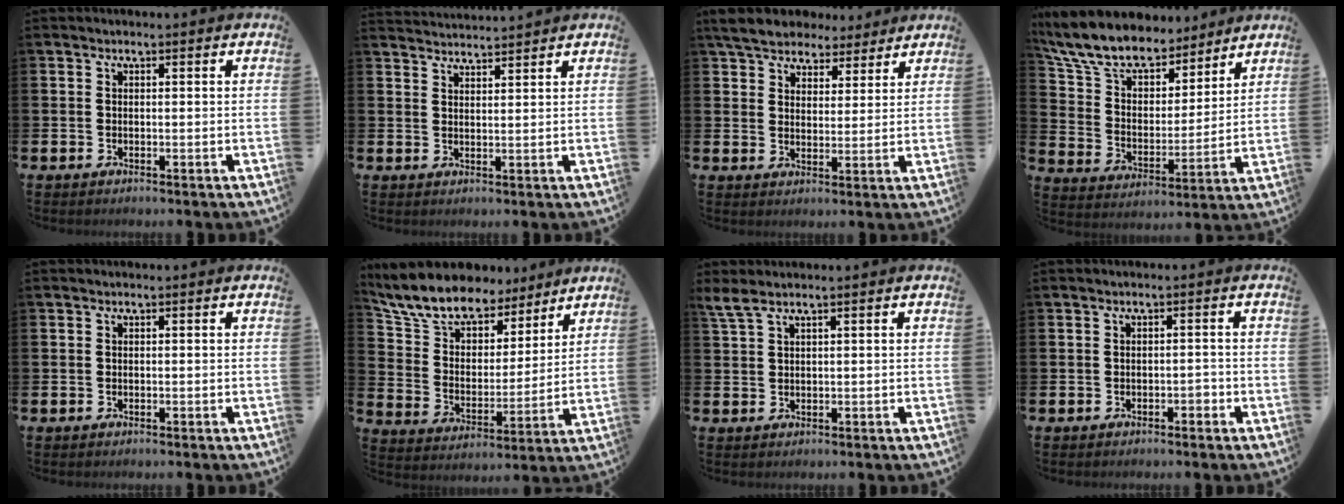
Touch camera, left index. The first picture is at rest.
{"total": 3.0, "force": [3.0, -0.1, -0.2], "torque": [0.002, -0.020, 0.053]}
{"total": 6.2, "force": [5.7, 2.2, 1.0], "torque": [-0.036, -0.022, 0.103]}
{"total": 10.5, "force": [9.5, 3.6, 2.8], "torque": [-0.106, -0.059, 0.172]}
{"total": 0.0}
{"total": 9.9, "force": [8.8, 4.0, 2.2], "torque": [-0.097, -0.053, 0.161]}
{"total": 2.5, "force": [1.8, 0.4, 1.6], "torque": [-0.035, 0.000, 0.034]}
{"total": 1.0, "force": [-0.8, 0.4, 0.5], "torque": [-0.011, -0.001, -0.017]}